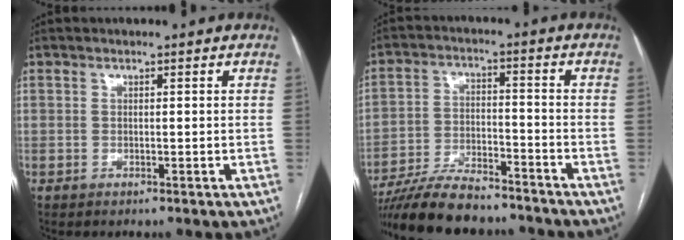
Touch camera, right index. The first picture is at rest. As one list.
[{"total": 13.8, "force": [-12.2, 2.6, 6.0], "torque": [-0.108, -0.006, -0.202]}]